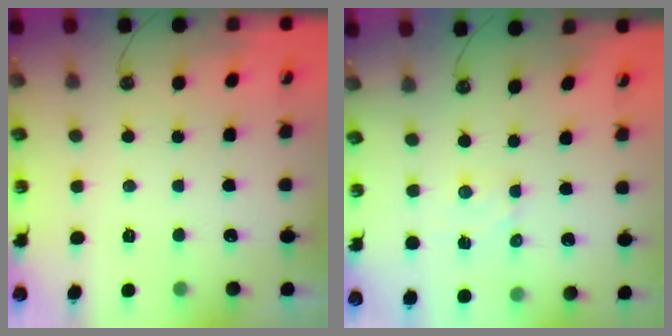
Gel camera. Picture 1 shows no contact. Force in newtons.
{"total": 3.2, "press": 3.2, "slide": 0.5}